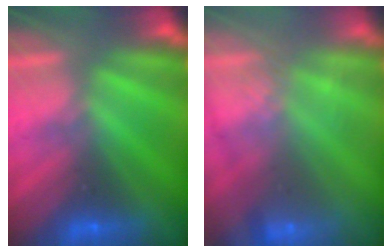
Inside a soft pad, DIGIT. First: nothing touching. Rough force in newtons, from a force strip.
{"total": 3.0}